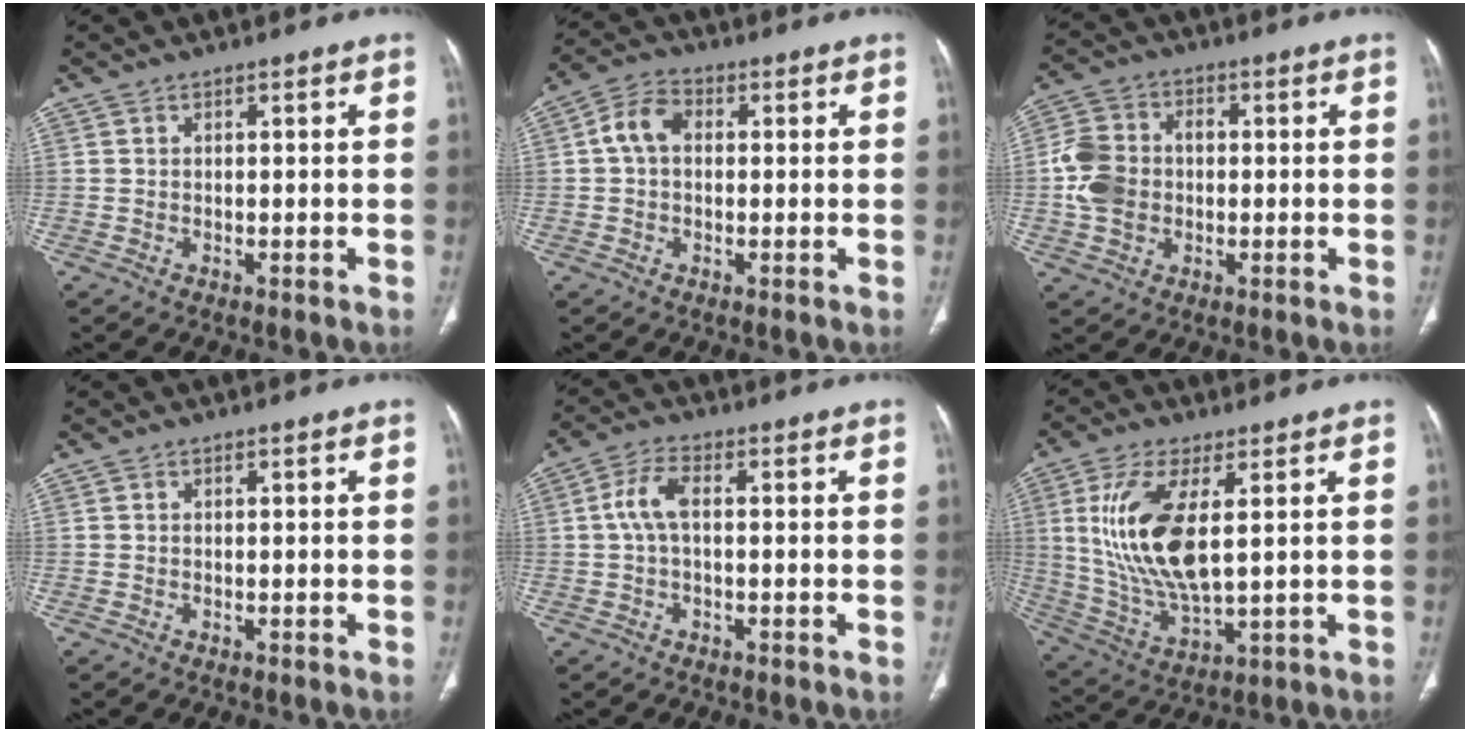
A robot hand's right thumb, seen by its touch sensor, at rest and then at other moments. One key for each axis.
{"total": 5.8, "fx": 0.5, "fy": 4.1, "fz": 4.0, "tx": -0.073, "ty": 0.019, "tz": 0.002}
{"total": 9.3, "fx": -0.6, "fy": 7.5, "fz": 5.4, "tx": -0.098, "ty": 0.020, "tz": -0.014}
{"total": 0.0}
{"total": 4.9, "fx": 0.2, "fy": 2.2, "fz": 4.4, "tx": -0.100, "ty": 0.013, "tz": 0.001}
{"total": 15.5, "fx": 3.3, "fy": 6.0, "fz": 13.9, "tx": -0.298, "ty": -0.025, "tz": 0.074}